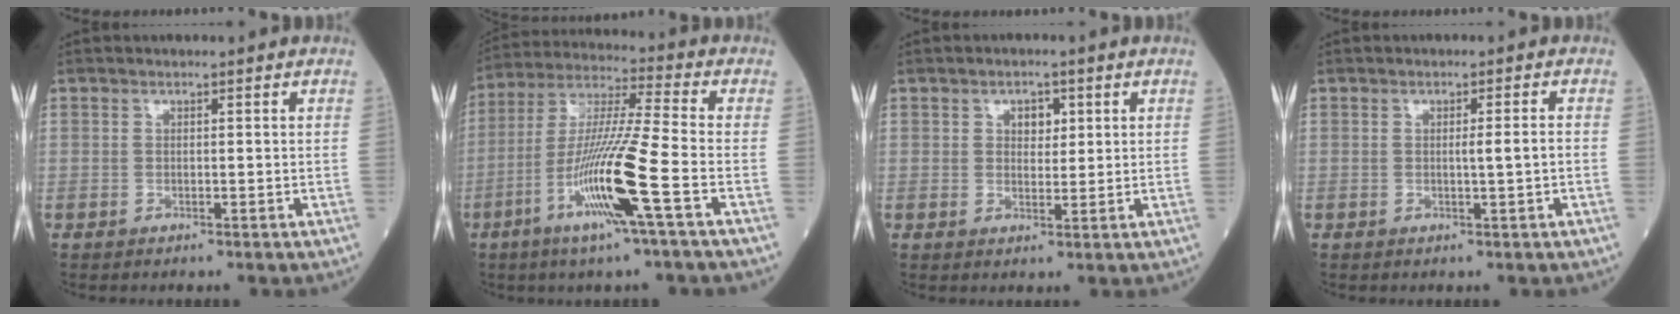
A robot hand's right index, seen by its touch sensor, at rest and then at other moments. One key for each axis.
{"total": 14.2, "fx": -5.5, "fy": -1.0, "fz": 13.1, "tx": -0.262, "ty": -0.013, "tz": -0.108}
{"total": 2.8, "fx": 1.1, "fy": 1.7, "fz": 1.9, "tx": -0.023, "ty": 0.003, "tz": 0.017}
{"total": 2.0, "fx": -0.3, "fy": -0.3, "fz": 1.9, "tx": -0.031, "ty": -0.001, "tz": -0.005}